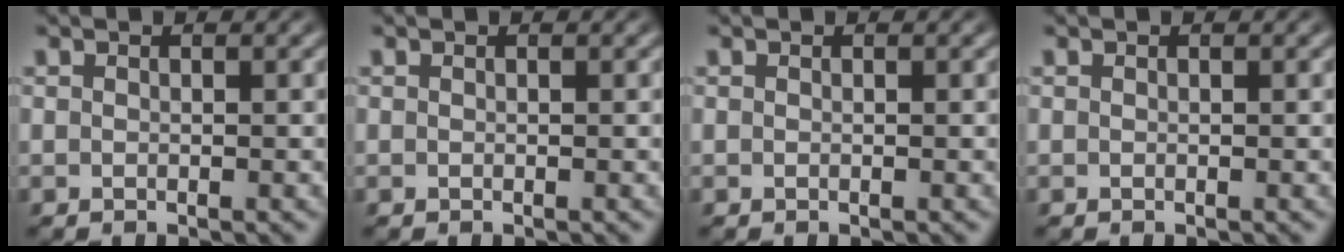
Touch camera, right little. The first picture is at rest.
{"total": 0.0}
{"total": 0.0}
{"total": 0.0}